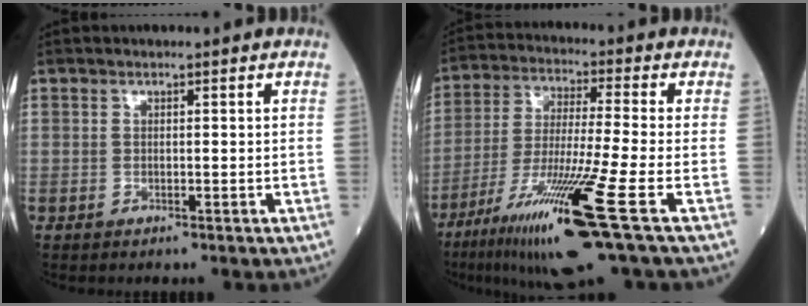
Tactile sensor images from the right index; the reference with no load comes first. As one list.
[{"total": 16.3, "force": [-8.3, -1.1, 14.0], "torque": [-0.272, -0.047, -0.152]}]